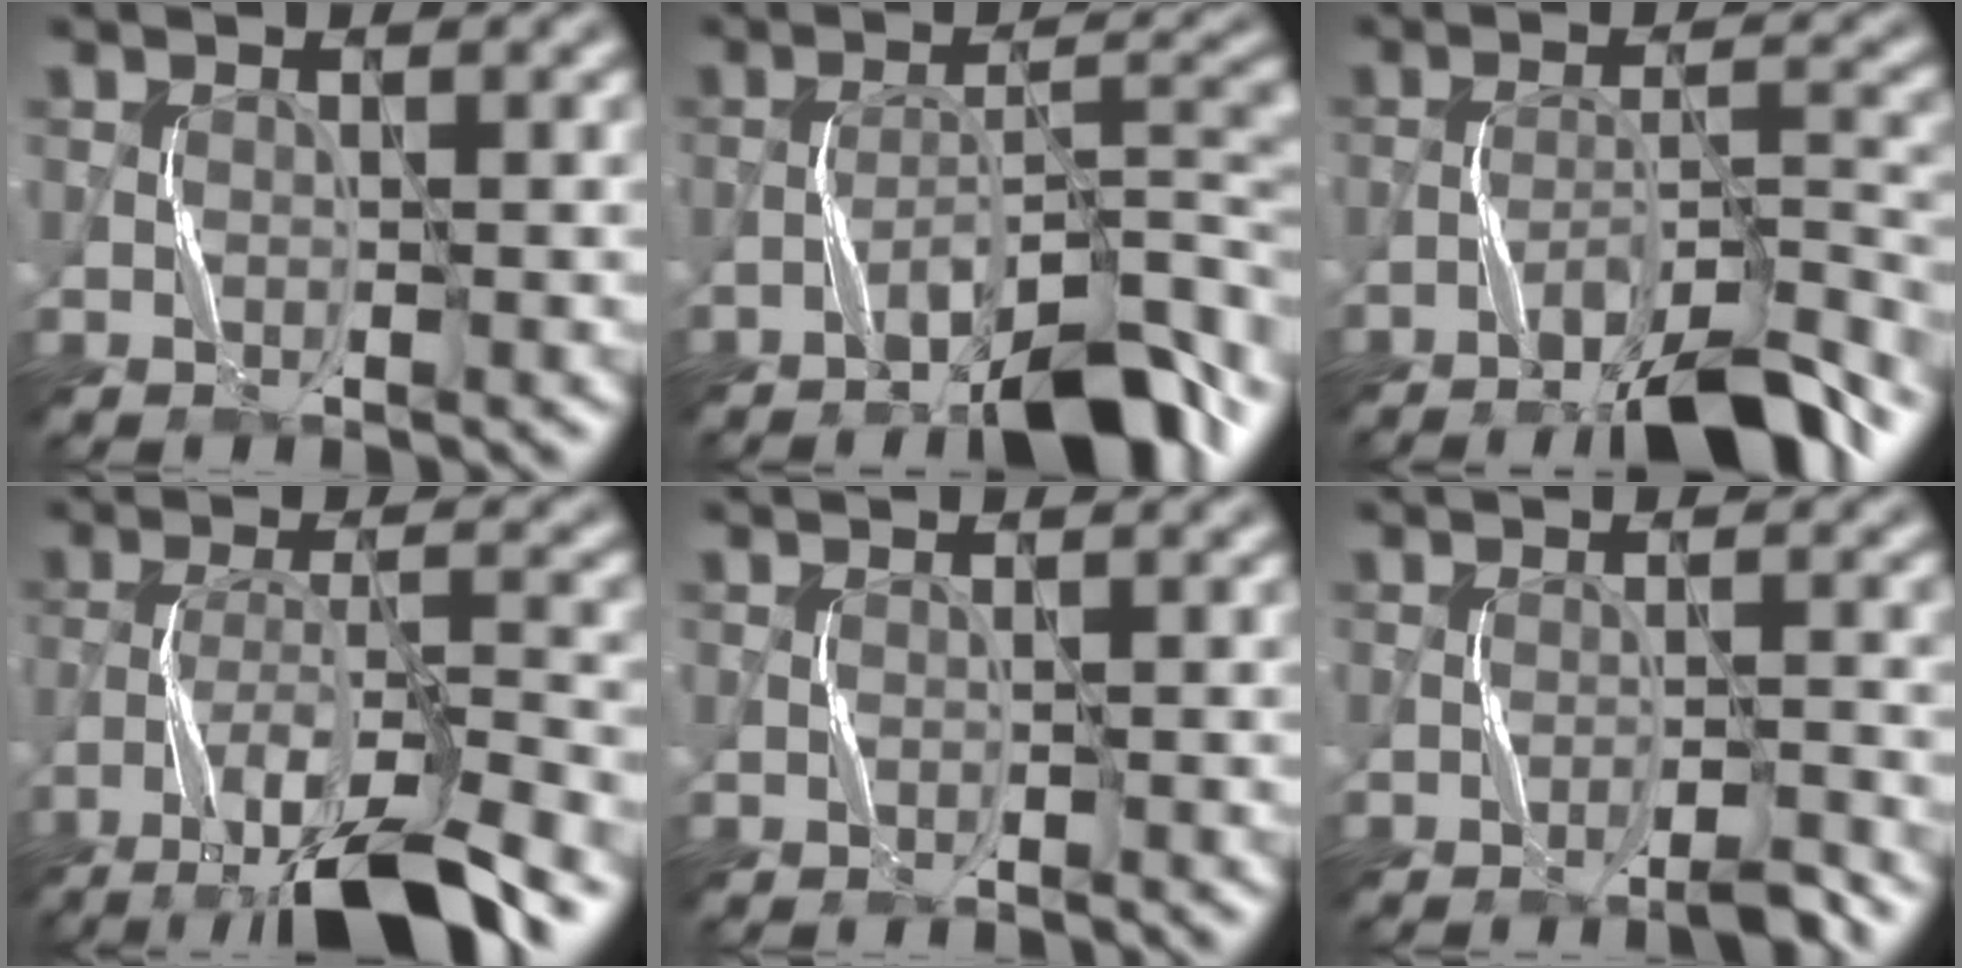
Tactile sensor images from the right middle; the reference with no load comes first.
{"total": 10.1, "force": [-6.8, 2.5, 7.1], "torque": [-0.103, 0.018, -0.111]}
{"total": 8.0, "force": [-6.3, 1.0, 4.8], "torque": [-0.072, 0.013, -0.105]}
{"total": 10.3, "force": [-7.1, 1.8, 7.3], "torque": [-0.131, 0.004, -0.125]}
{"total": 0.0}
{"total": 1.9, "force": [-1.6, 0.0, 1.1], "torque": [-0.019, 0.007, -0.029]}